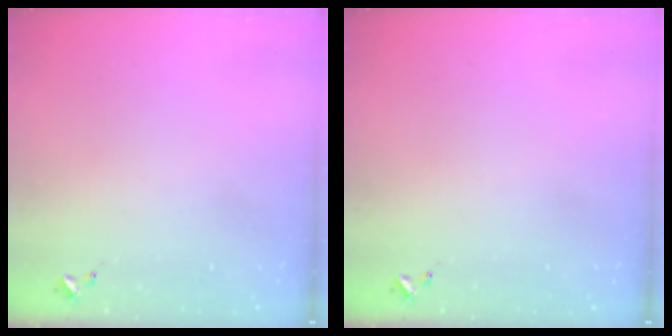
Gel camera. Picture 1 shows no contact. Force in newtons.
{"total": 0.0}